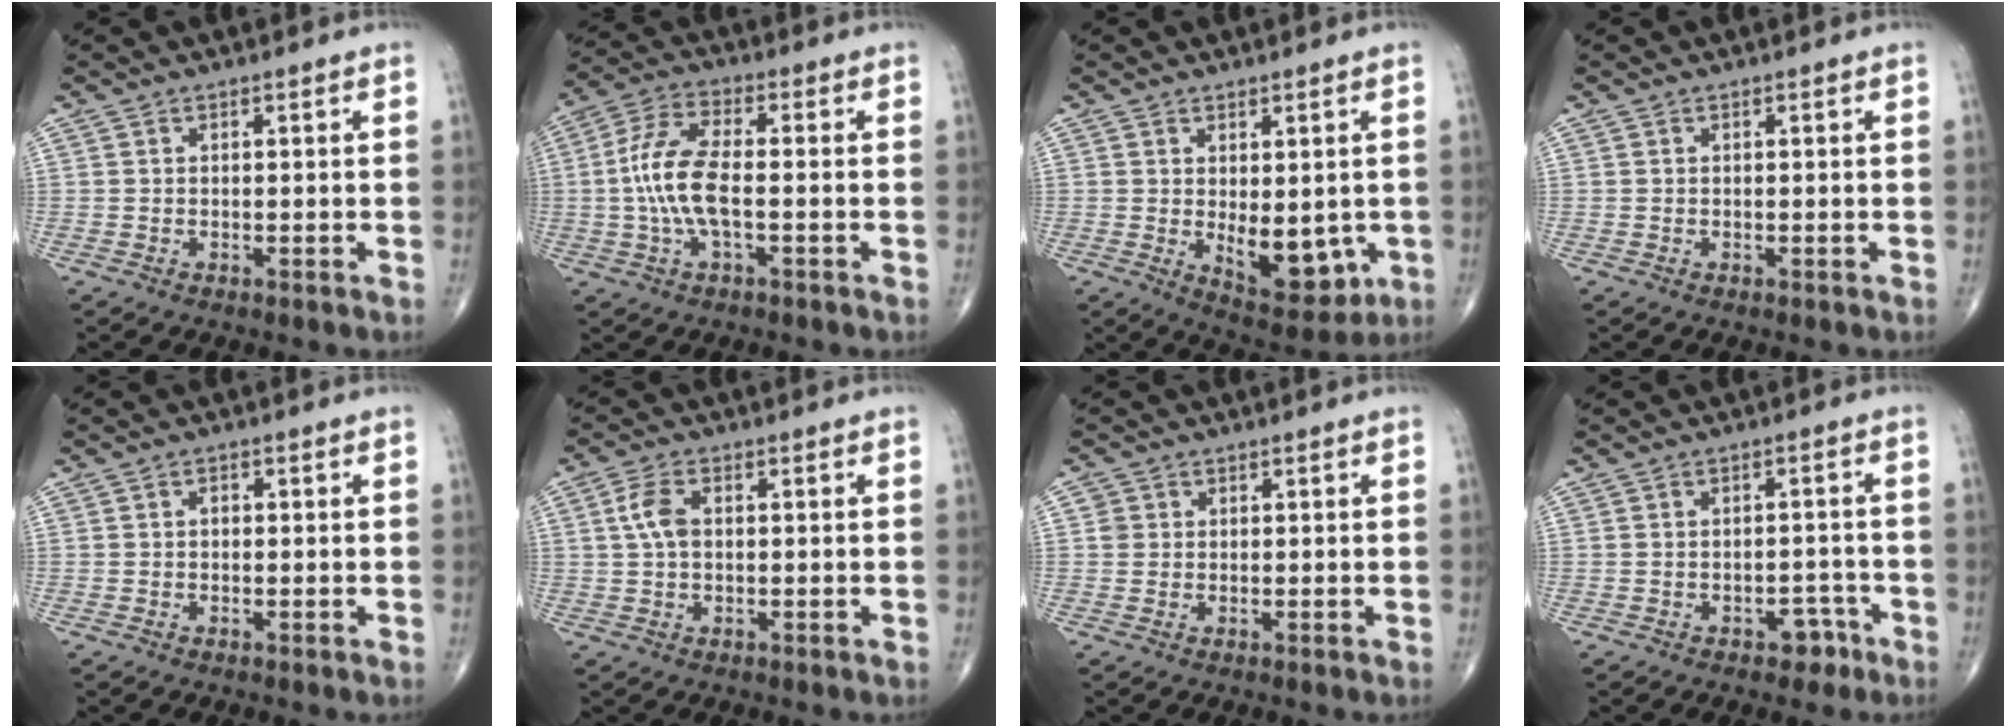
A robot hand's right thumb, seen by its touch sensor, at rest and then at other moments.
{"total": 10.4, "force": [-1.1, 4.0, 9.5], "torque": [-0.213, 0.024, -0.025]}
{"total": 9.6, "force": [-1.1, 5.1, 8.1], "torque": [-0.084, -0.017, 0.002]}
{"total": 0.0}
{"total": 1.1, "force": [0.0, 0.8, 0.7], "torque": [-0.003, 0.005, -0.004]}
{"total": 4.6, "force": [0.6, 2.7, 3.7], "torque": [-0.079, 0.008, 0.009]}
{"total": 1.7, "force": [0.3, 1.6, 0.2], "torque": [0.007, 0.003, 0.002]}
{"total": 3.8, "force": [-2.3, 2.4, 1.9], "torque": [-0.007, 0.022, -0.028]}